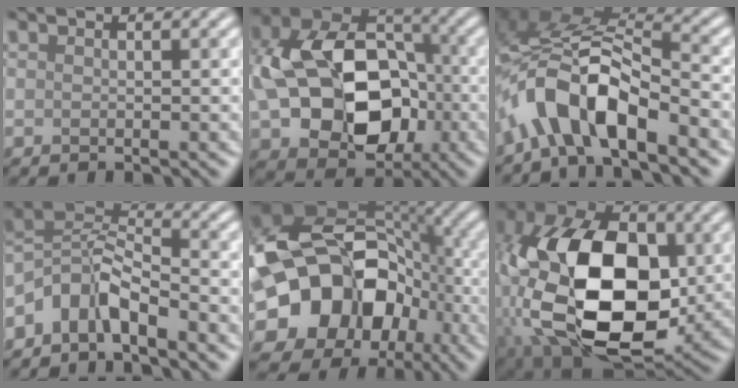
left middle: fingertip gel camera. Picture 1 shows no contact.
{"total": 14.0, "force": [-1.3, 10.3, 9.4], "torque": [-0.163, -0.003, -0.016]}
{"total": 8.4, "force": [-4.4, 3.3, 6.3], "torque": [-0.118, 0.013, -0.086]}
{"total": 5.1, "force": [-3.6, 1.9, 3.0], "torque": [-0.051, 0.007, -0.082]}
{"total": 18.4, "force": [-3.9, 15.2, 9.7], "torque": [-0.175, -0.013, -0.073]}
{"total": 17.9, "force": [-0.7, 11.6, 13.7], "torque": [-0.279, -0.011, -0.008]}